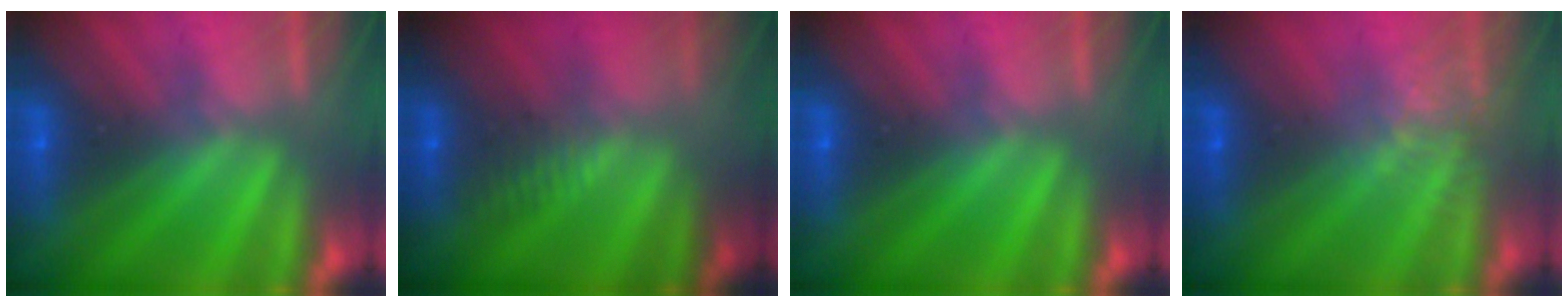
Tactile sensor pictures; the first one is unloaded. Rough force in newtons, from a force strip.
{"total": 2.8}
{"total": 0.0}
{"total": 2.8}